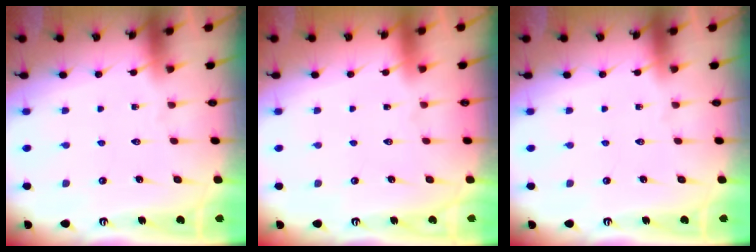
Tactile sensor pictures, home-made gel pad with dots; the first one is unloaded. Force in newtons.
{"total": 1.5, "press": 1.5, "slide": 0.1}
{"total": 0.0}